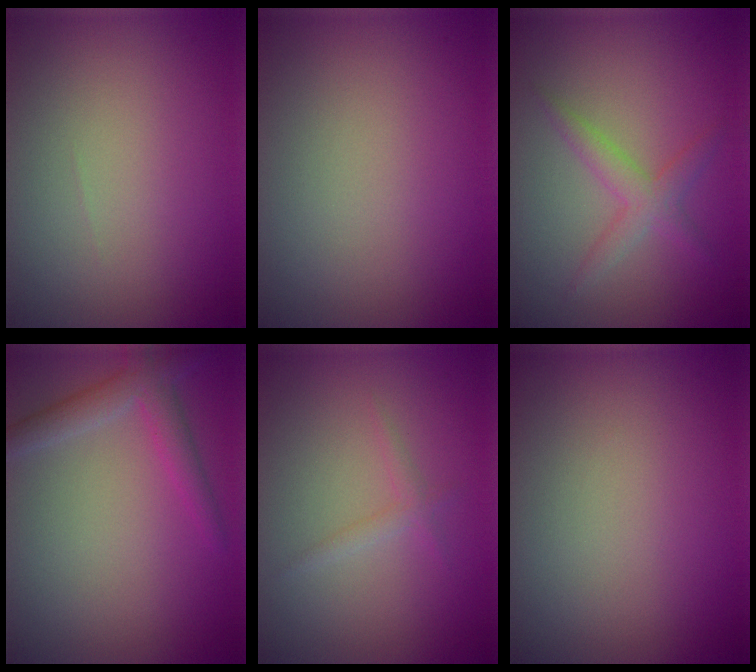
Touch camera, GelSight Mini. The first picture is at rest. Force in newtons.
{"total": 0.0}
{"total": 2.3, "press": 2.3, "slide": 0.2}
{"total": 2.7, "press": 2.7, "slide": 0.1}
{"total": 1.1, "press": 1.1, "slide": 0.1}
{"total": 0.0}